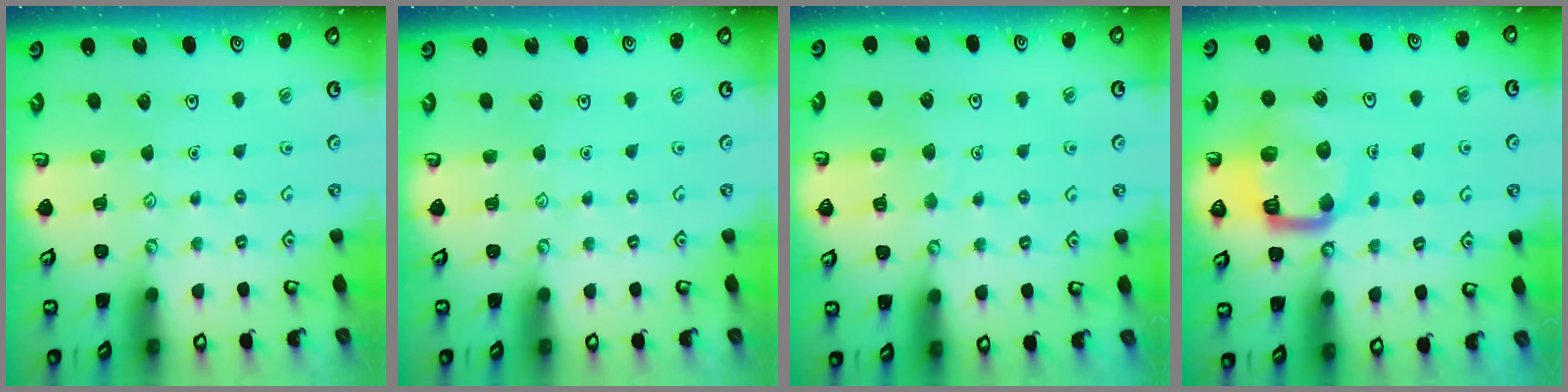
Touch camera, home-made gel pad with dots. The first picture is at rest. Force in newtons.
{"total": 0.0}
{"total": 6.1, "press": 6.1, "slide": 0.4}
{"total": 13.4, "press": 13.3, "slide": 1.6}